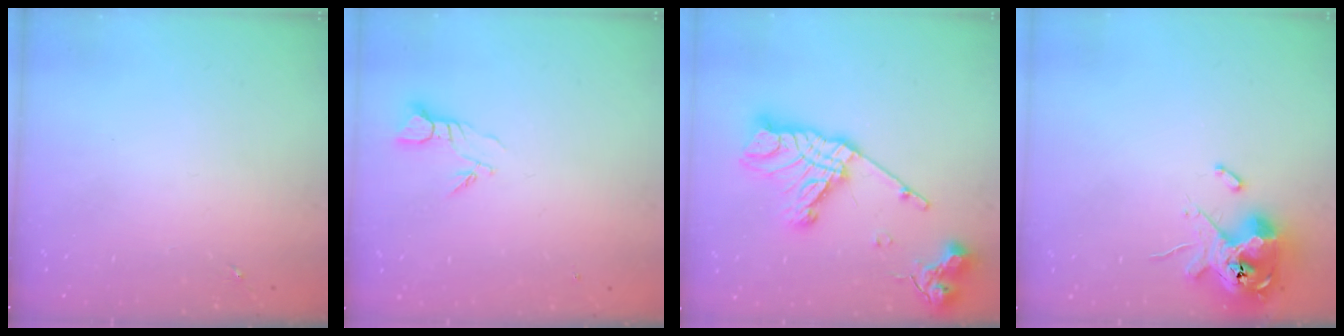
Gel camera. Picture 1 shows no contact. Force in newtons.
{"total": 3.8, "press": 3.8, "slide": 0.3}
{"total": 20.7, "press": 20.6, "slide": 1.9}
{"total": 14.6, "press": 14.4, "slide": 2.8}